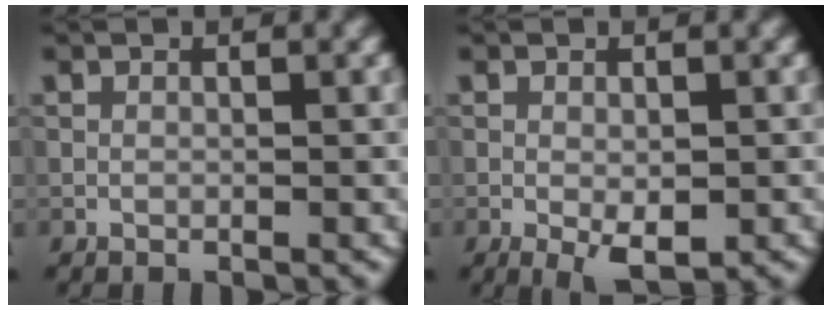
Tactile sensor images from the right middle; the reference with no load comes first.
{"total": 2.8, "force": [-0.8, 1.3, 2.4], "torque": [-0.041, -0.011, -0.007]}